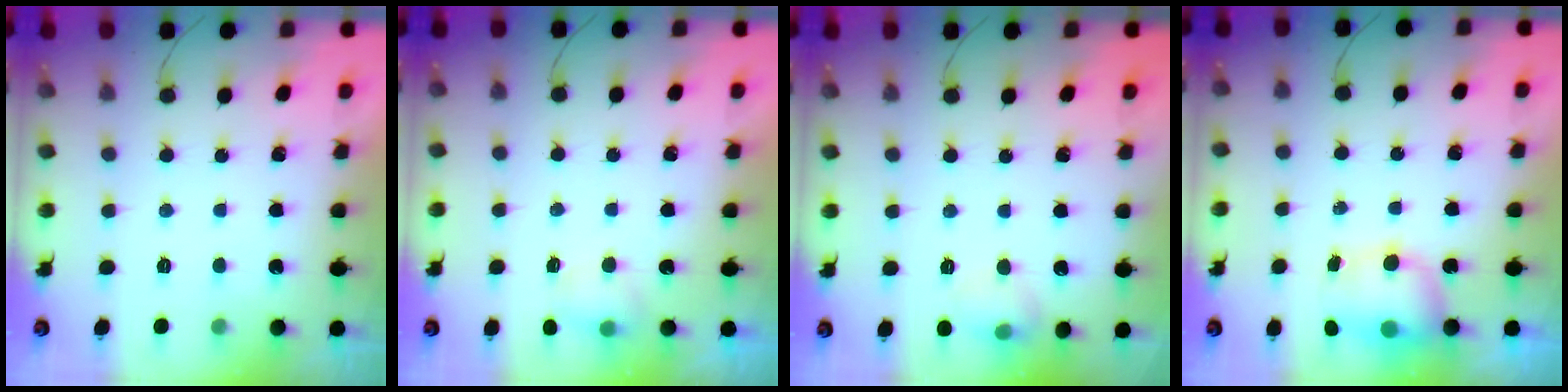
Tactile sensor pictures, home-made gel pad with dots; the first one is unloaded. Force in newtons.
{"total": 4.1, "press": 4.0, "slide": 1.1}
{"total": 7.7, "press": 7.6, "slide": 1.2}
{"total": 8.0, "press": 8.0, "slide": 0.5}